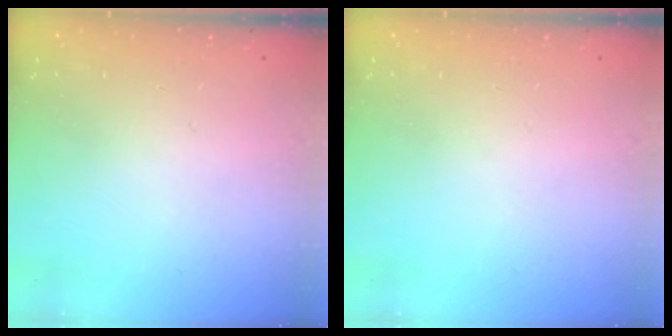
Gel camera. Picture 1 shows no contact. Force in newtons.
{"total": 0.0}